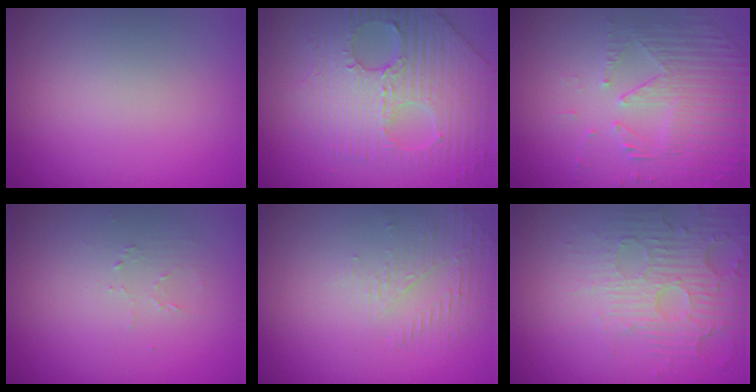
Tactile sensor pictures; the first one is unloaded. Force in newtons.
{"total": 9.1, "press": 6.3, "slide": 6.6}
{"total": 5.5, "press": 3.7, "slide": 4.0}
{"total": 0.7, "press": 0.4, "slide": 0.6}
{"total": 1.7, "press": 0.8, "slide": 1.5}
{"total": 5.6, "press": 3.6, "slide": 4.4}